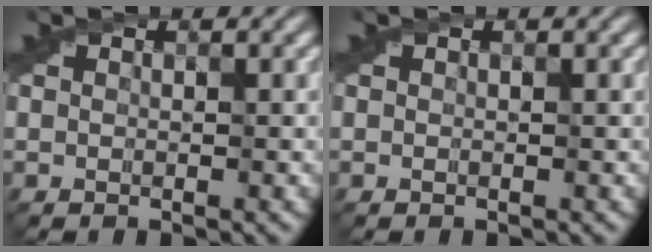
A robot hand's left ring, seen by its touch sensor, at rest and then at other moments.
{"total": 0.0}